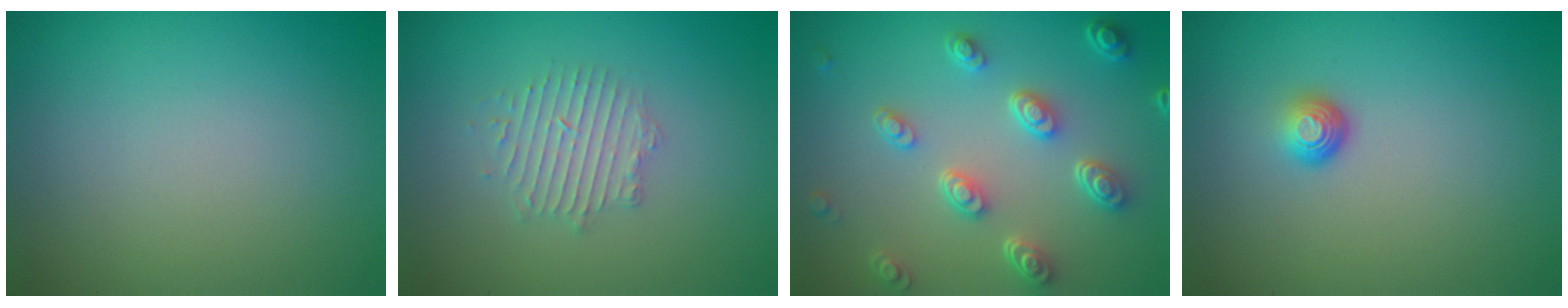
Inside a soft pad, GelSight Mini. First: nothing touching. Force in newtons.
{"total": 2.4, "press": 2.4, "slide": 0.3}
{"total": 4.8, "press": 3.6, "slide": 3.2}
{"total": 1.6, "press": 1.0, "slide": 1.3}